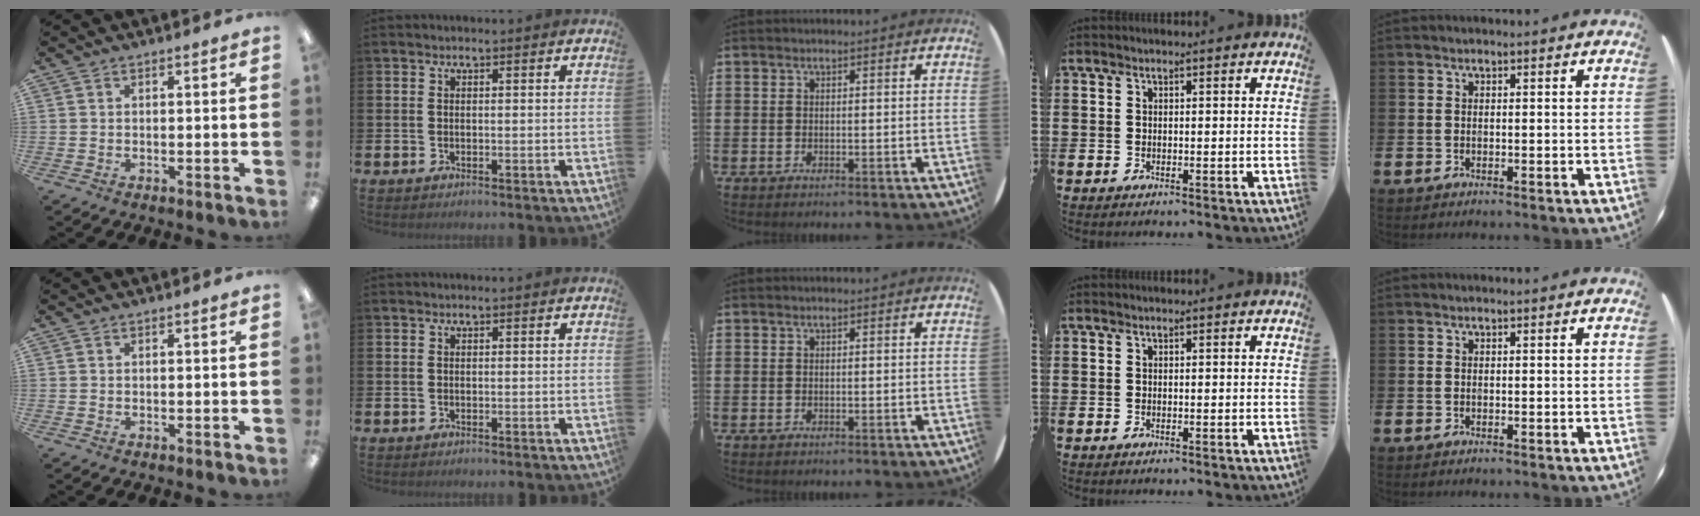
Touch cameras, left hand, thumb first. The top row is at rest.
{}